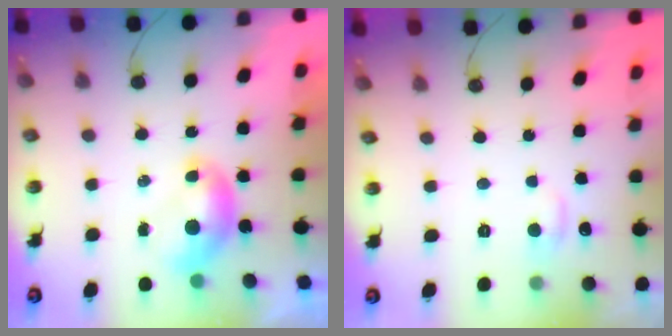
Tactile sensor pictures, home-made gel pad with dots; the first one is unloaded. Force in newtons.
{"total": 0.8, "press": 0.3, "slide": 0.7}